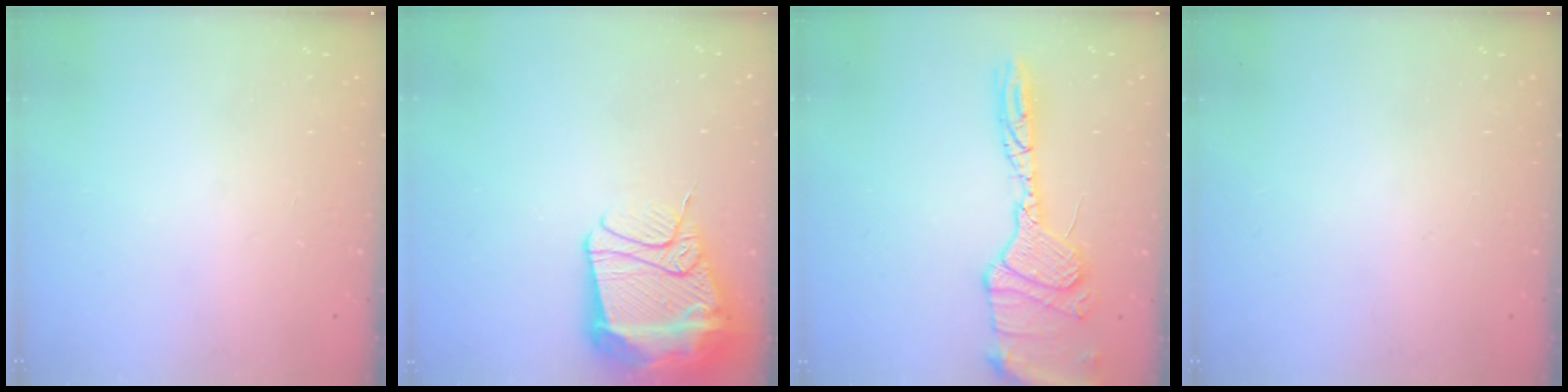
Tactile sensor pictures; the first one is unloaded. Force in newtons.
{"total": 19.1, "press": 19.0, "slide": 1.9}
{"total": 18.5, "press": 18.3, "slide": 2.8}
{"total": 0.0}